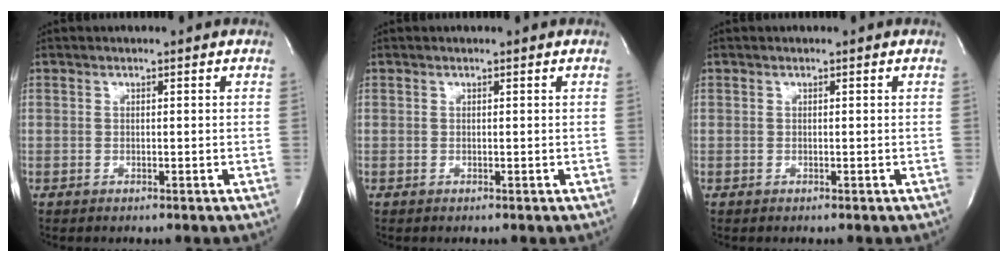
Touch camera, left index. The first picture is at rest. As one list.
[{"total": 0.0}, {"total": 0.0}]